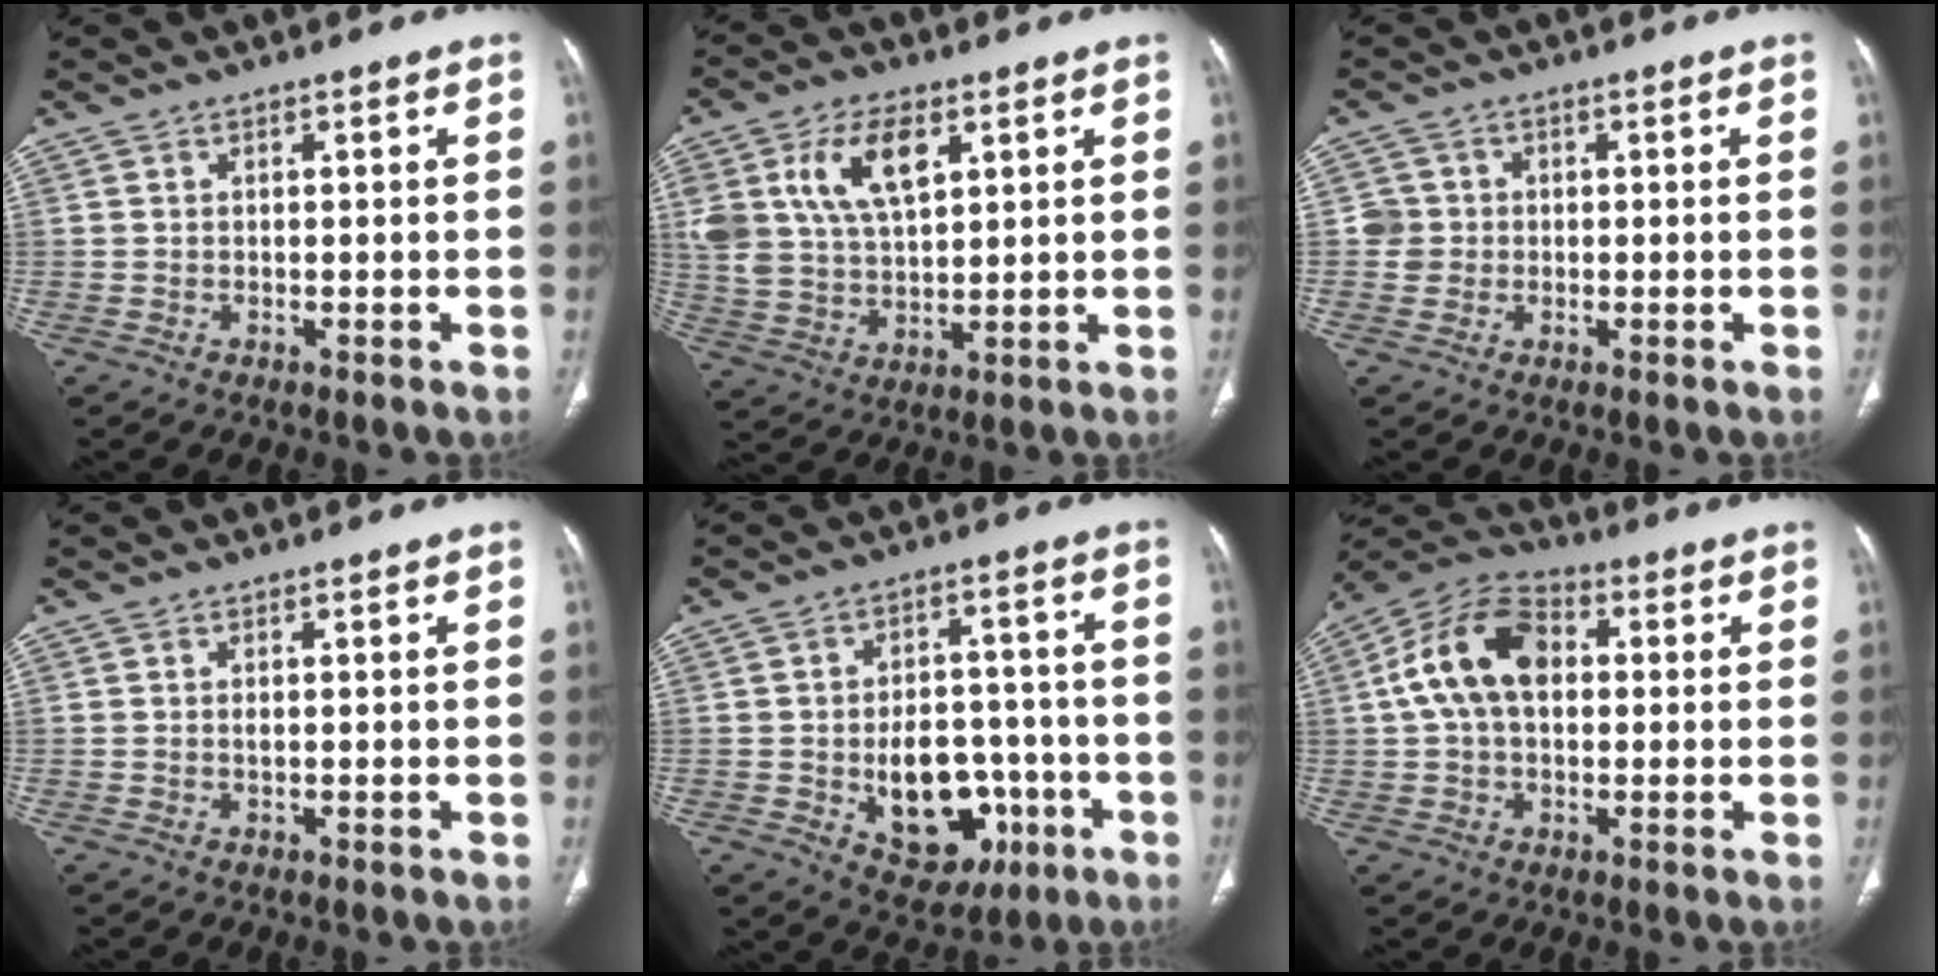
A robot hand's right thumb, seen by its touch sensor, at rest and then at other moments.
{"total": 12.8, "force": [5.0, 7.0, 9.4], "torque": [-0.172, -0.010, 0.103]}
{"total": 3.4, "force": [0.0, 3.4, 0.2], "torque": [0.023, 0.008, -0.002]}
{"total": 0.7, "force": [0.1, 0.3, 0.6], "torque": [-0.013, 0.000, 0.002]}
{"total": 14.8, "force": [-4.1, 10.1, 10.1], "torque": [-0.103, 0.031, -0.041]}
{"total": 13.9, "force": [2.0, 9.1, 10.3], "torque": [-0.182, 0.030, 0.025]}